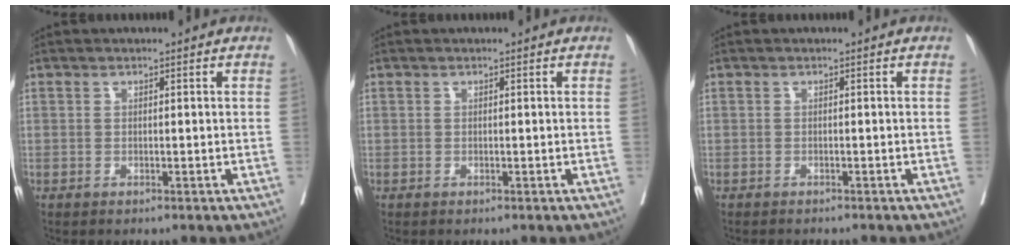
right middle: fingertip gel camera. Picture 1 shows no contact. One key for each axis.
{"total": 0.0}
{"total": 2.1, "fx": -2.0, "fy": 0.4, "fz": 0.6, "tx": -0.009, "ty": -0.004, "tz": -0.025}